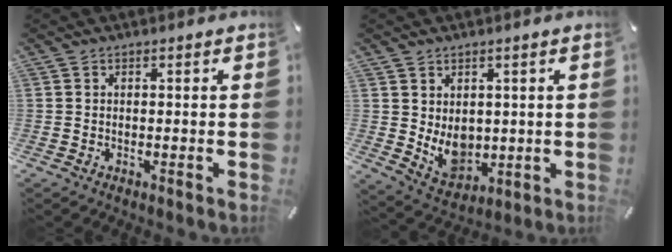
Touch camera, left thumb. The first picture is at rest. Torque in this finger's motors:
{"motor_torque": [1.43, 1.53, 0.63, -0.64, 0.07]}